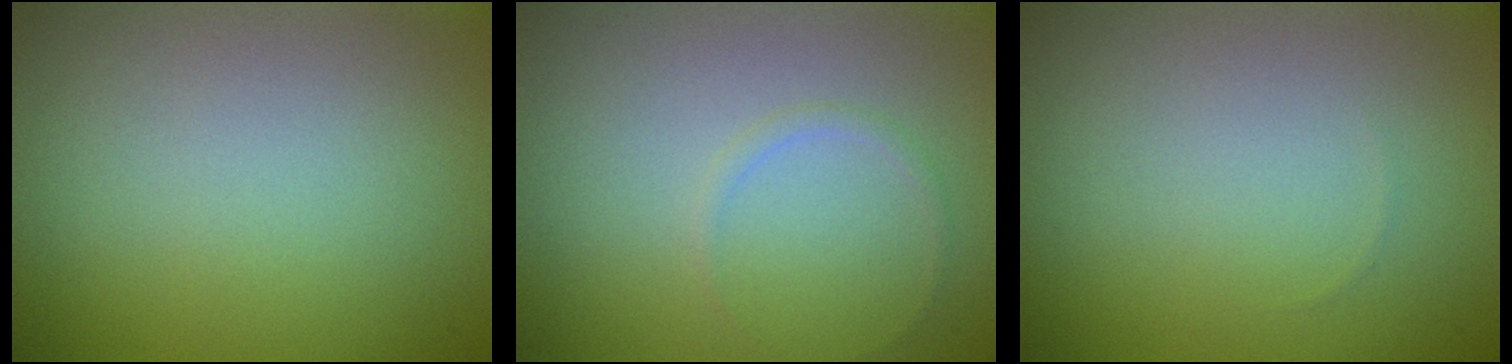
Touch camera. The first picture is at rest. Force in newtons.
{"total": 0.5, "press": 0.5, "slide": 0.1}
{"total": 0.0}